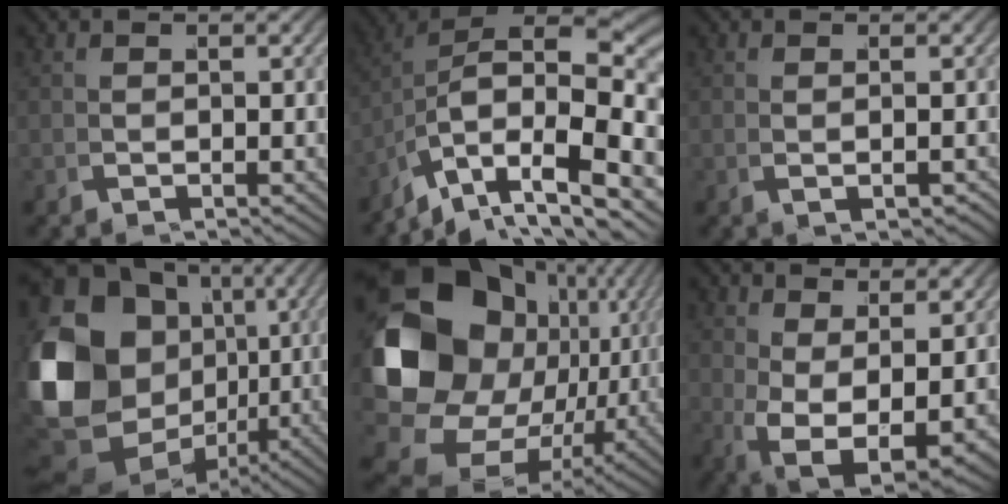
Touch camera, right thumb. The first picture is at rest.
{"total": 13.9, "force": [-1.3, 8.2, 11.2], "torque": [-0.169, -0.038, -0.009]}
{"total": 0.8, "force": [0.1, 0.3, 0.8], "torque": [-0.019, 0.008, 0.004]}
{"total": 18.7, "force": [1.1, 13.7, 12.7], "torque": [-0.316, -0.056, 0.047]}
{"total": 22.0, "force": [0.0, 16.0, 15.2], "torque": [-0.314, -0.059, 0.022]}
{"total": 8.7, "force": [-0.6, 5.7, 6.6], "torque": [-0.138, -0.054, 0.019]}